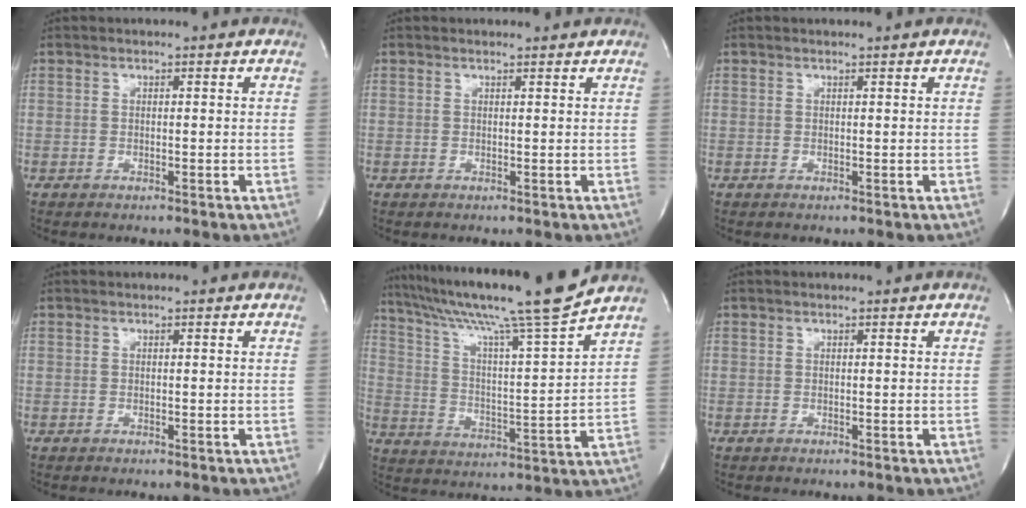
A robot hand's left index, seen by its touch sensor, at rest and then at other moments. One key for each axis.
{"total": 1.5, "fx": 1.4, "fy": 0.2, "fz": 0.3, "tx": -0.012, "ty": 0.006, "tz": 0.020}
{"total": 0.8, "fx": 0.8, "fy": -0.2, "fz": 0.3, "tx": -0.006, "ty": 0.000, "tz": 0.015}
{"total": 0.0}
{"total": 18.5, "fx": 15.6, "fy": -2.3, "fz": 9.6, "tx": -0.168, "ty": -0.025, "tz": 0.246}
{"total": 0.0}